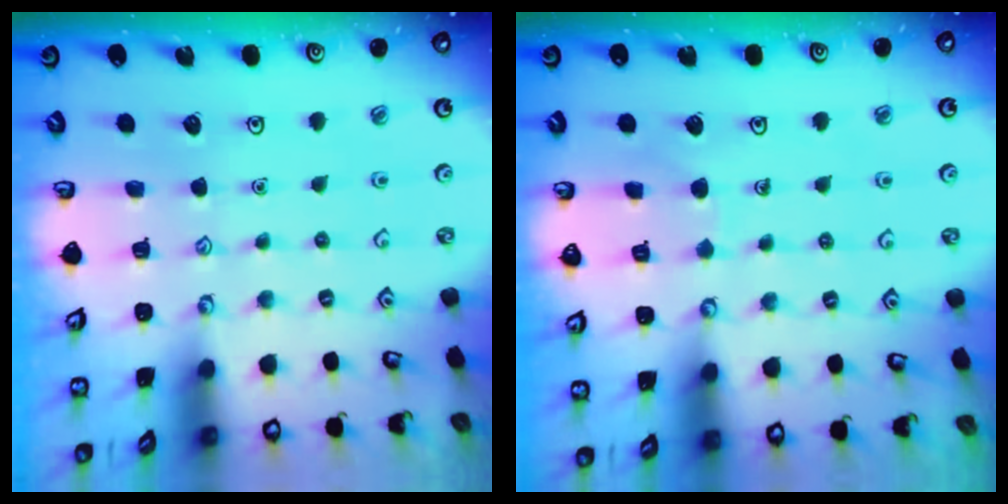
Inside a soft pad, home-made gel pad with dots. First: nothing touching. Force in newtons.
{"total": 5.4, "press": 5.3, "slide": 0.4}